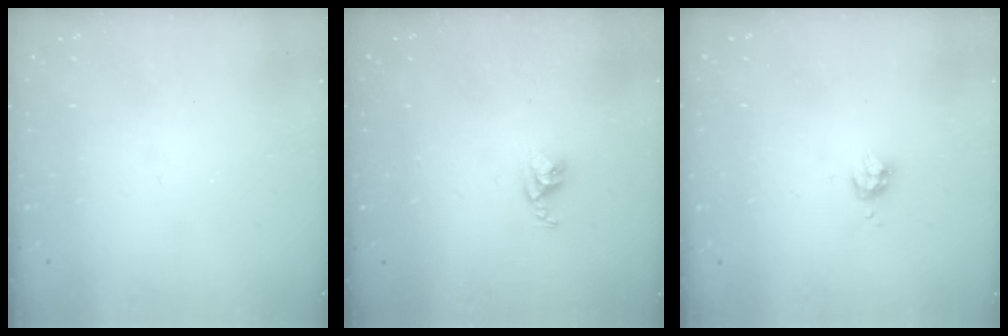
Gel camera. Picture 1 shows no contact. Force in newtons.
{"total": 3.9, "press": 3.9, "slide": 0.2}
{"total": 4.0, "press": 3.9, "slide": 0.6}